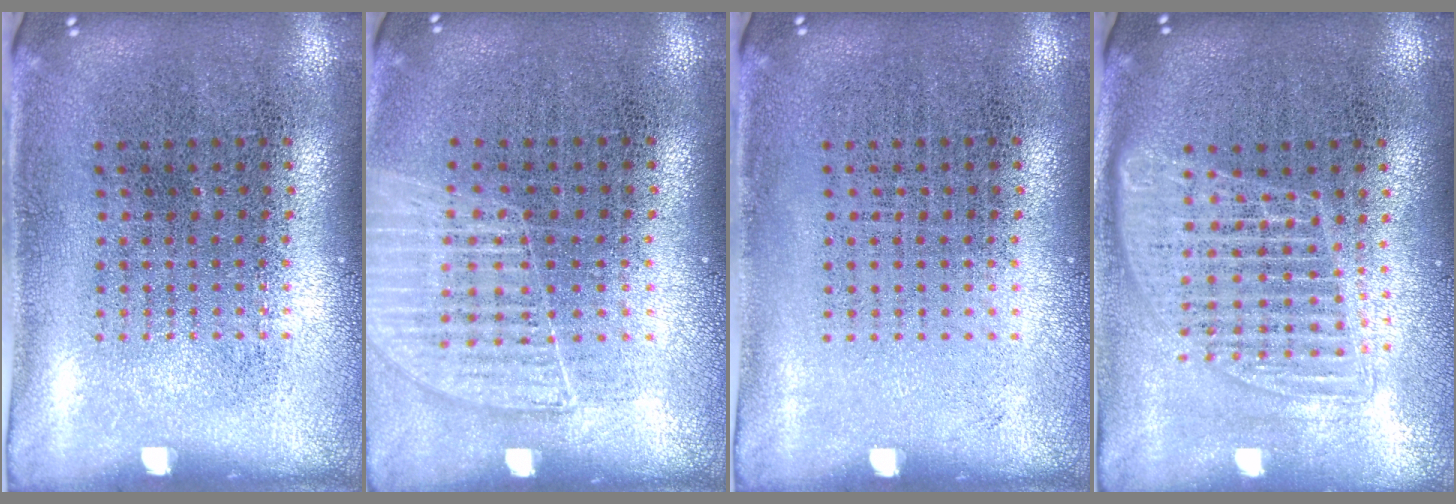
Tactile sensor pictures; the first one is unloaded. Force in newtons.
{"total": 1.1, "press": 1.1, "slide": 0.1}
{"total": 0.0}
{"total": 1.4, "press": 1.3, "slide": 0.6}